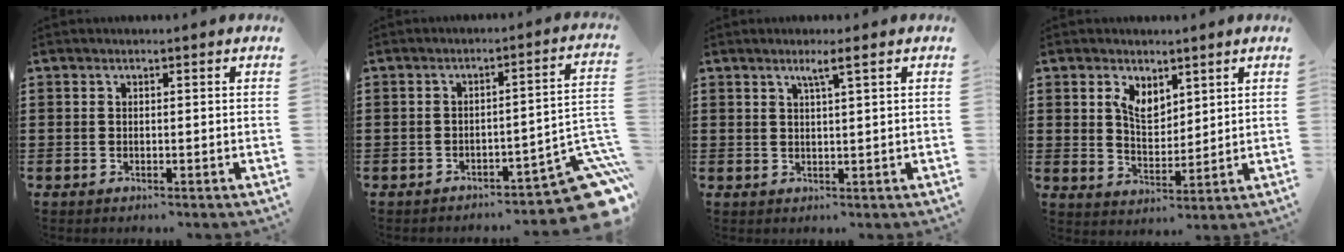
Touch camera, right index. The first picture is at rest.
{"total": 8.0, "force": [-5.8, 1.8, 5.2], "torque": [-0.056, 0.005, -0.105]}
{"total": 2.2, "force": [1.2, -0.3, 1.8], "torque": [-0.035, -0.004, 0.018]}
{"total": 4.4, "force": [2.6, 2.6, 2.5], "torque": [-0.057, 0.006, 0.047]}